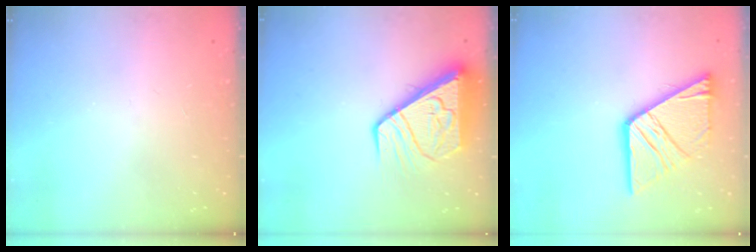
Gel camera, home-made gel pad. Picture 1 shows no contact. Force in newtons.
{"total": 9.5, "press": 9.4, "slide": 1.1}
{"total": 16.3, "press": 16.2, "slide": 1.8}